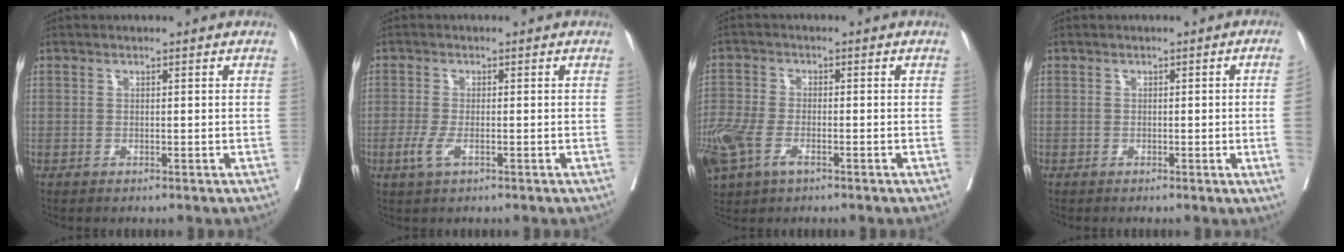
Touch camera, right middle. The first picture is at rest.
{"total": 2.7, "force": [-1.1, 0.8, 2.4], "torque": [-0.057, -0.005, -0.020]}
{"total": 8.9, "force": [-4.2, 4.5, 6.4], "torque": [-0.165, -0.014, -0.083]}
{"total": 5.1, "force": [-0.7, -1.5, 4.8], "torque": [-0.071, -0.008, -0.003]}